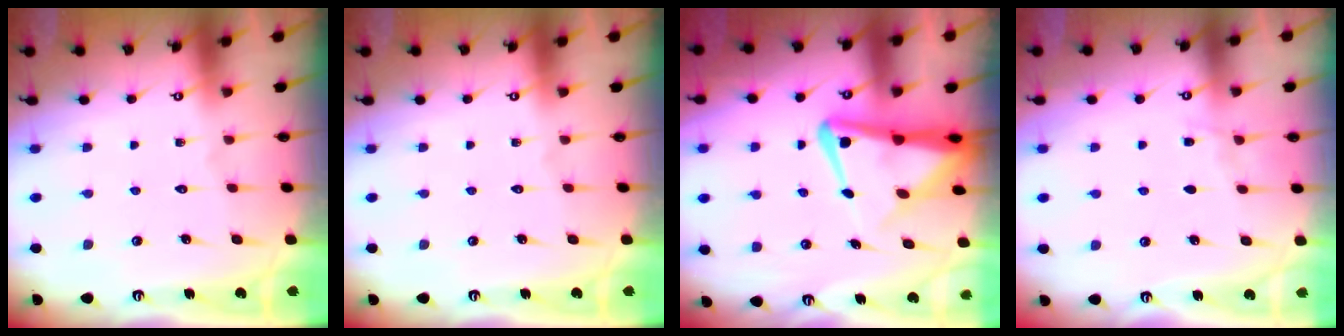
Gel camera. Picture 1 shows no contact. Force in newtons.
{"total": 0.0}
{"total": 9.6, "press": 9.6, "slide": 0.9}
{"total": 4.0, "press": 4.0, "slide": 0.5}